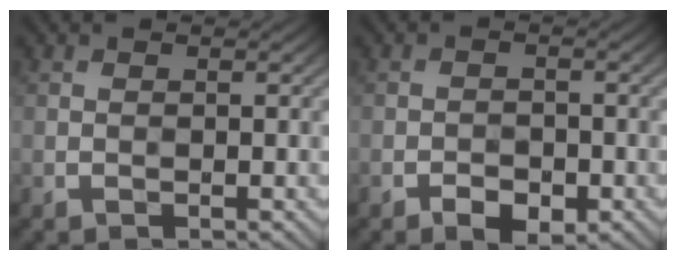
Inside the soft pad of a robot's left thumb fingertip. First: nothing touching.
{"total": 2.9, "force": [-1.8, 1.5, 1.6], "torque": [-0.025, -0.002, -0.026]}